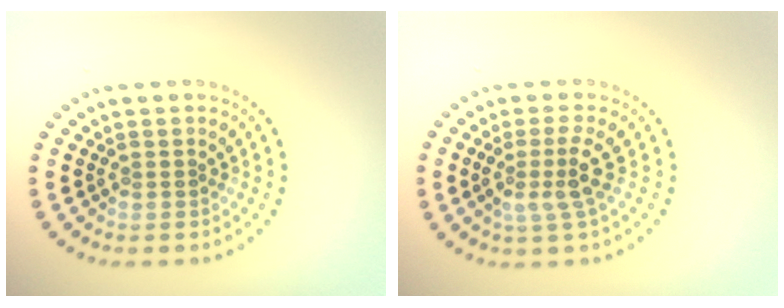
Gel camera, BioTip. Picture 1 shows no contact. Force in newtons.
{"total": 2.9, "press": 2.1, "slide": 2.0}